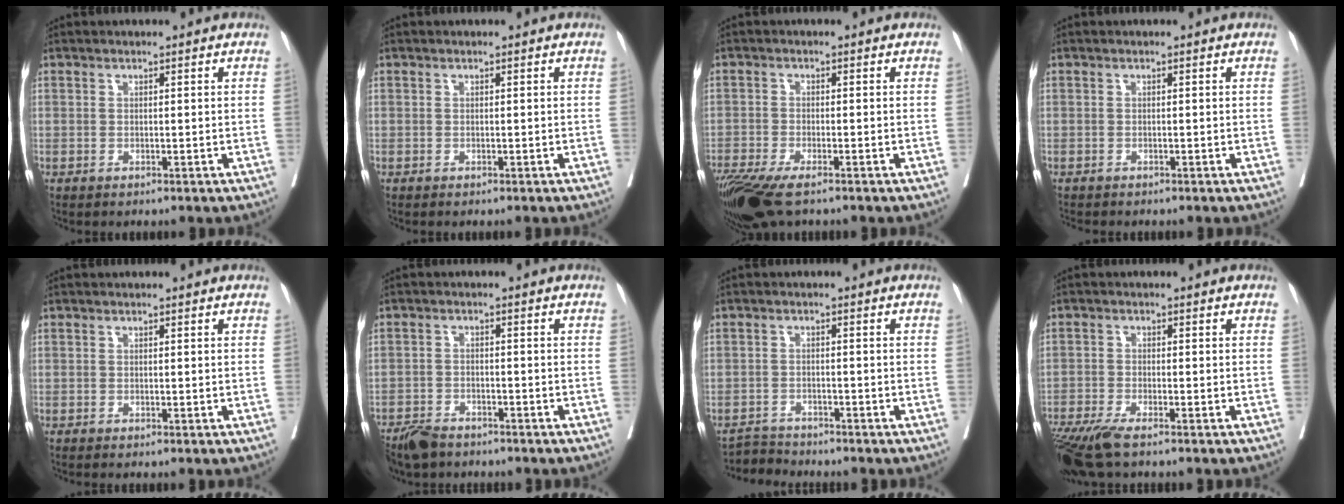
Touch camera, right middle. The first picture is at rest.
{"total": 0.8, "force": [-0.8, 0.0, 0.3], "torque": [-0.003, -0.001, -0.014]}
{"total": 10.1, "force": [-7.3, 2.6, 6.4], "torque": [-0.120, -0.022, -0.125]}
{"total": 1.6, "force": [-1.6, 0.2, 0.5], "torque": [-0.019, -0.006, -0.024]}
{"total": 0.8, "force": [-0.7, -0.2, 0.4], "torque": [-0.004, 0.001, -0.012]}
{"total": 5.5, "force": [-4.8, 2.1, 1.7], "torque": [-0.030, -0.009, -0.083]}
{"total": 3.2, "force": [-3.0, 0.1, -1.0], "torque": [0.023, -0.011, -0.054]}
{"total": 7.5, "force": [-5.6, 1.0, 4.8], "torque": [-0.085, -0.018, -0.102]}